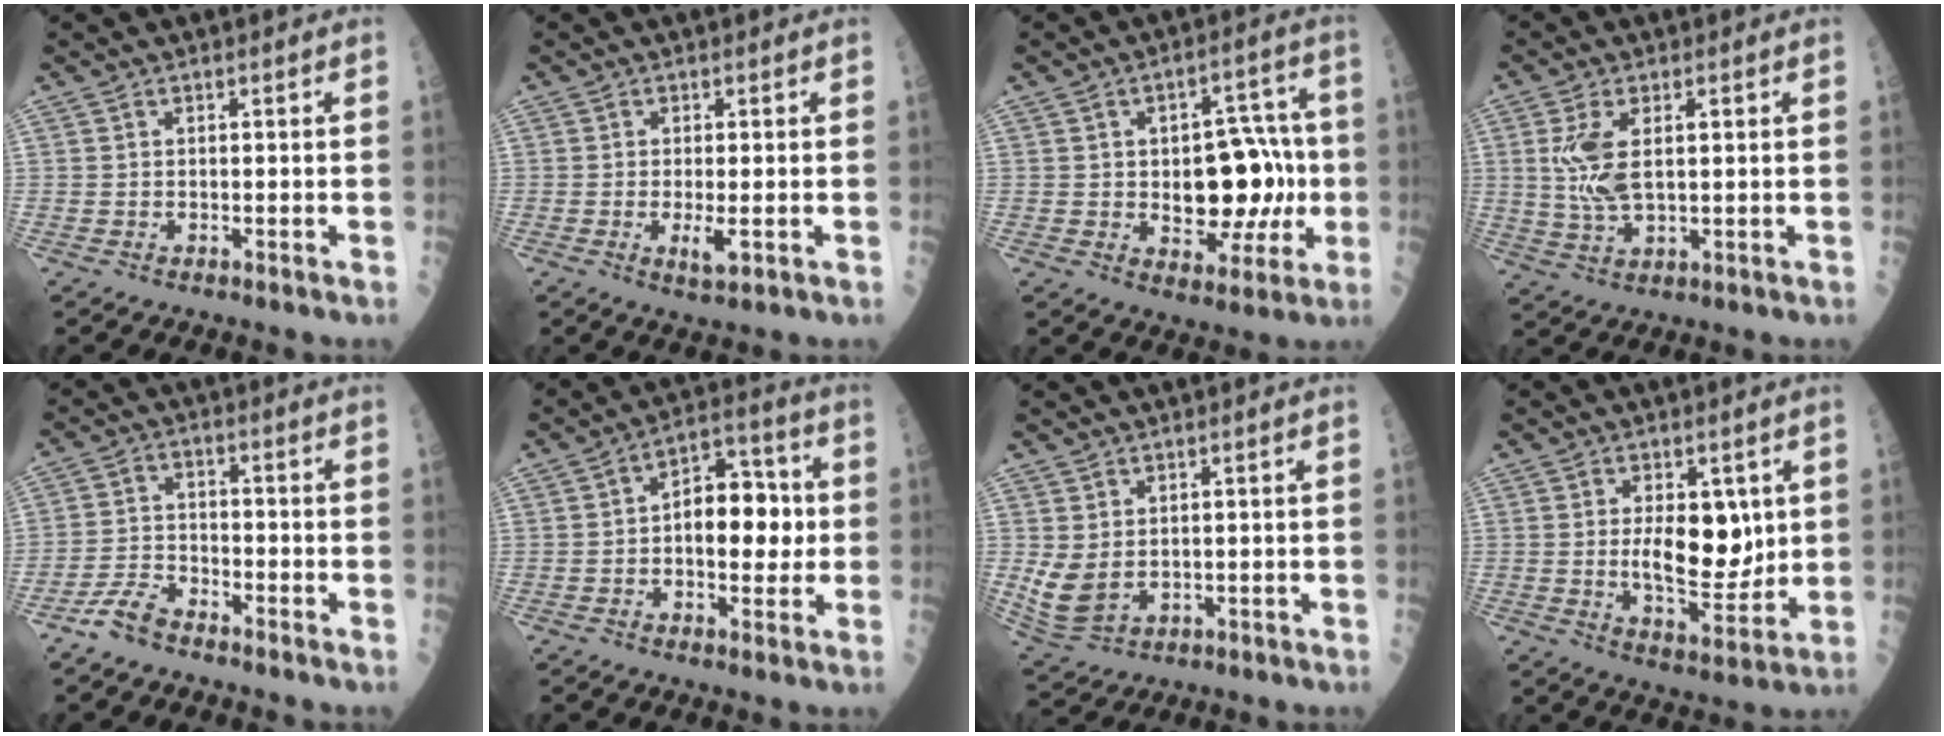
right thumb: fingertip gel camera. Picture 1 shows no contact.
{"total": 3.3, "force": [-0.7, 0.9, 3.1], "torque": [-0.057, -0.007, -0.011]}
{"total": 14.2, "force": [-0.8, 8.5, 11.4], "torque": [-0.104, 0.028, 0.000]}
{"total": 7.8, "force": [1.4, 3.5, 6.8], "torque": [-0.146, -0.002, 0.035]}
{"total": 5.2, "force": [-4.2, 1.8, 2.5], "torque": [-0.051, 0.022, -0.085]}
{"total": 12.2, "force": [0.0, 6.9, 10.0], "torque": [-0.109, 0.027, -0.005]}
{"total": 6.2, "force": [0.7, 4.3, 4.4], "torque": [-0.087, -0.007, 0.034]}
{"total": 10.2, "force": [1.5, 5.2, 8.7], "torque": [-0.105, -0.022, 0.037]}